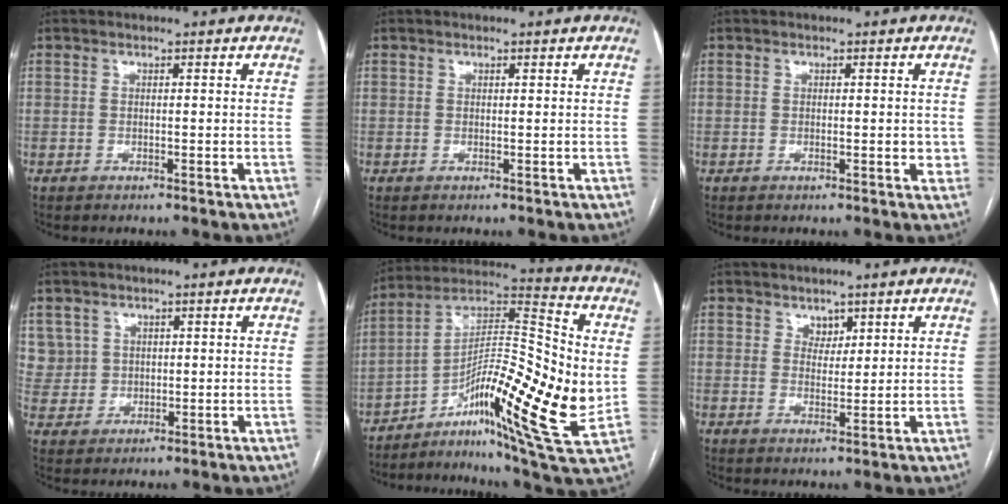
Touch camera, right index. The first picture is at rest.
{"total": 0.0}
{"total": 2.2, "force": [-0.1, 1.1, 1.9], "torque": [-0.022, -0.003, -0.001]}
{"total": 5.5, "force": [2.4, 5.0, -0.1], "torque": [0.007, 0.011, 0.055]}
{"total": 21.5, "force": [-3.5, 3.9, 20.9], "torque": [-0.354, 0.009, -0.059]}
{"total": 2.3, "force": [1.6, 1.5, 0.7], "torque": [-0.007, -0.001, 0.029]}